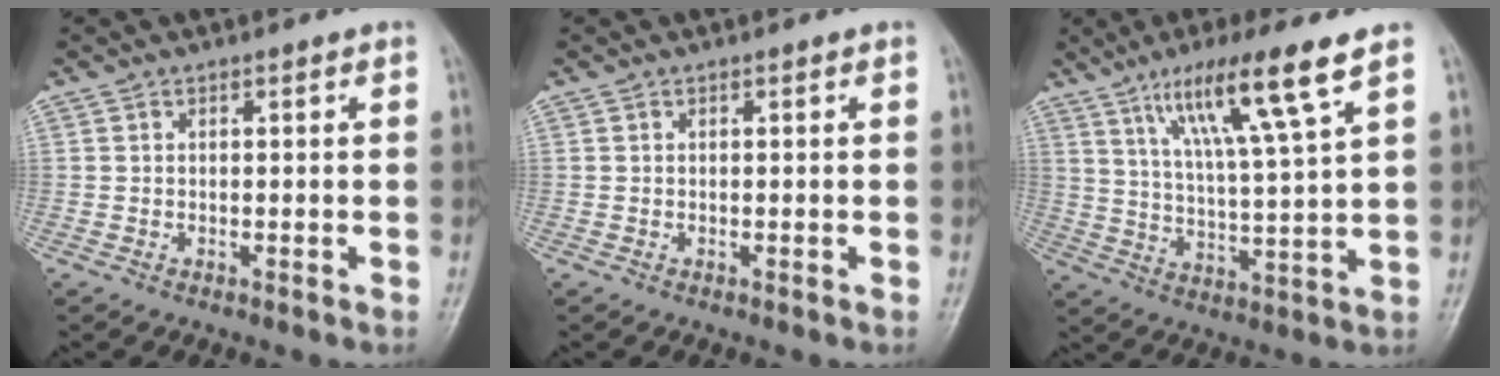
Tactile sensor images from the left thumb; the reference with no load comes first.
{"total": 0.0}
{"total": 14.1, "force": [8.0, 0.8, 11.5], "torque": [-0.205, -0.031, 0.145]}